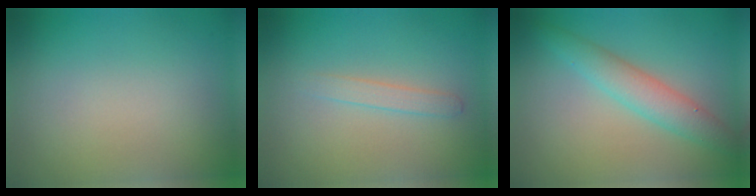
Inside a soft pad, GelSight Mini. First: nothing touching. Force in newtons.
{"total": 1.2, "press": 1.2, "slide": 0.1}
{"total": 3.4, "press": 3.4, "slide": 0.1}